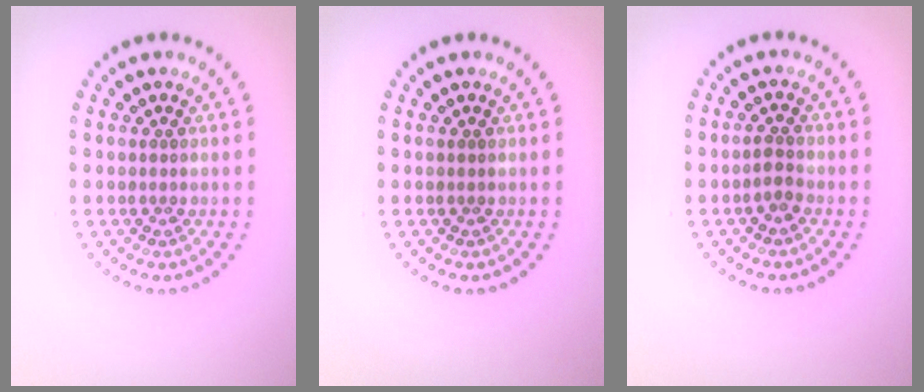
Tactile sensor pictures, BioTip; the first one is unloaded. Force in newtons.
{"total": 0.0}
{"total": 1.3, "press": 1.1, "slide": 0.7}